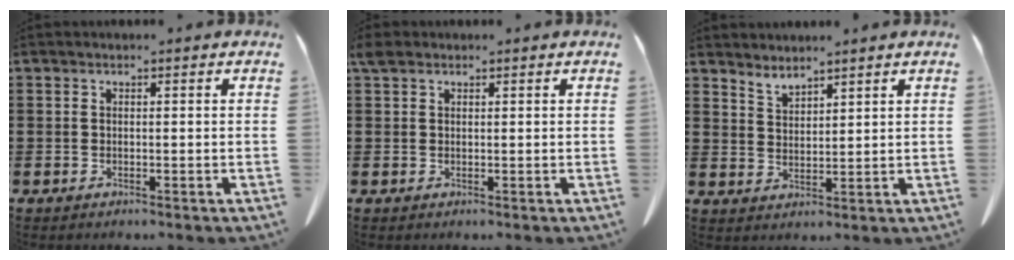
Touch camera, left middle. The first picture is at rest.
{"total": 1.7, "force": [1.2, 0.9, 0.6], "torque": [-0.016, 0.003, 0.025]}
{"total": 2.8, "force": [2.8, 0.2, 0.1], "torque": [-0.009, -0.011, 0.055]}